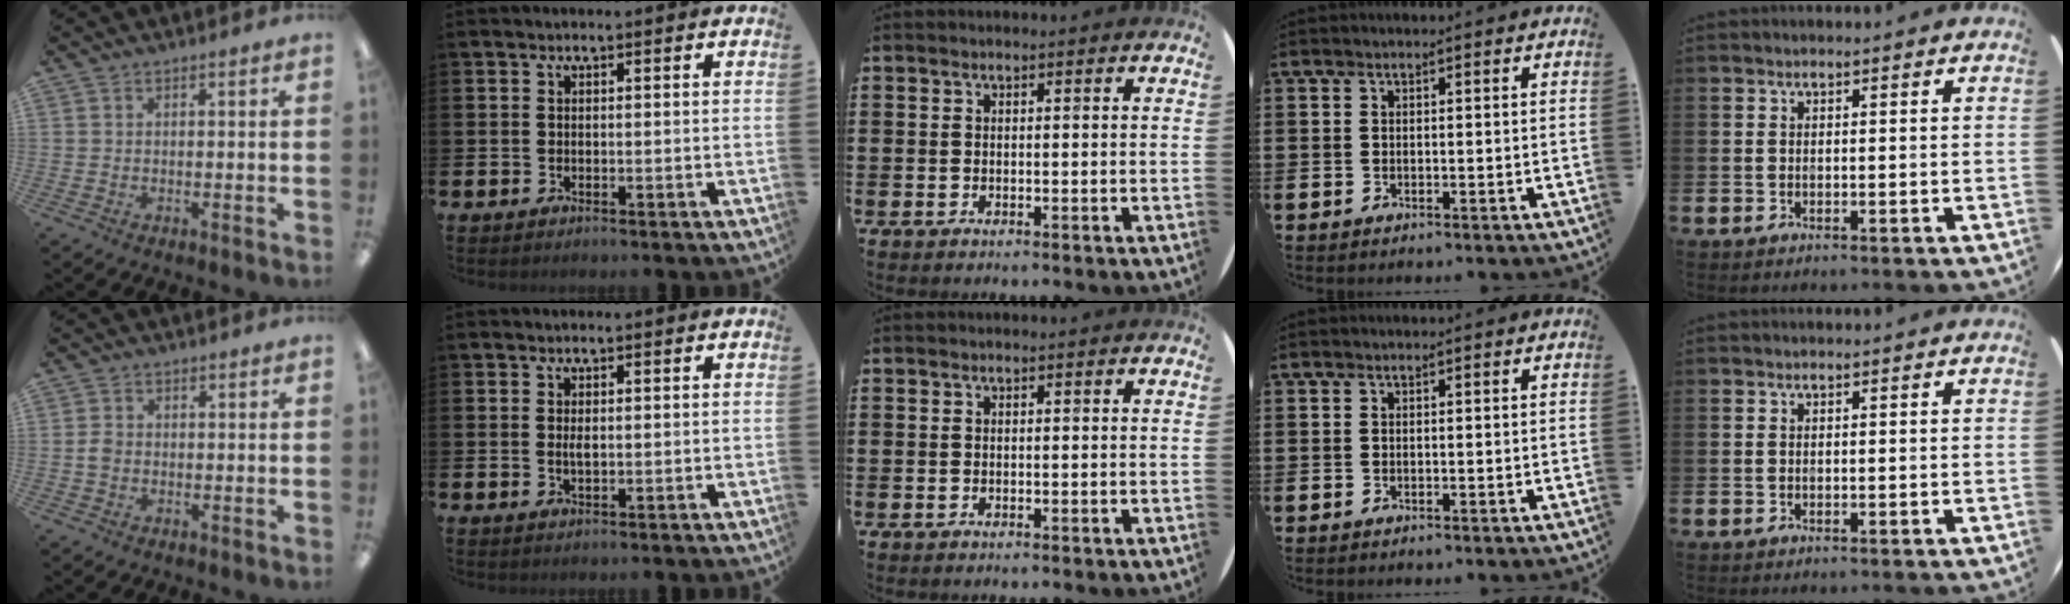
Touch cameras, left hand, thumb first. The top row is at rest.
{"thumb": {"total": 2.2, "force": [-0.3, 1.7, 1.3], "torque": [-0.023, 0.006, -0.006]}, "index": {"total": 1.1, "force": [0.2, 0.4, 1.0], "torque": [-0.019, 0.002, 0.001]}}